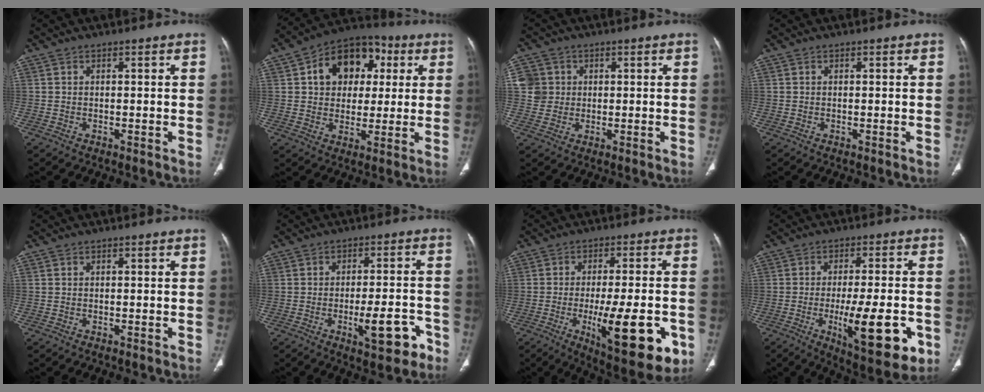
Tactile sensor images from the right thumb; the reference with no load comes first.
{"total": 14.6, "force": [3.9, 11.1, 8.7], "torque": [-0.089, 0.011, 0.053]}
{"total": 5.0, "force": [0.9, 4.9, 0.8], "torque": [0.011, 0.004, 0.017]}
{"total": 0.0}
{"total": 0.0}
{"total": 9.1, "force": [-4.1, 3.3, 7.5], "torque": [-0.096, 0.024, -0.052]}
{"total": 18.0, "force": [-5.6, 5.6, 16.2], "torque": [-0.213, -0.002, -0.068]}
{"total": 16.4, "force": [-4.9, 5.1, 14.8], "torque": [-0.213, -0.004, -0.062]}